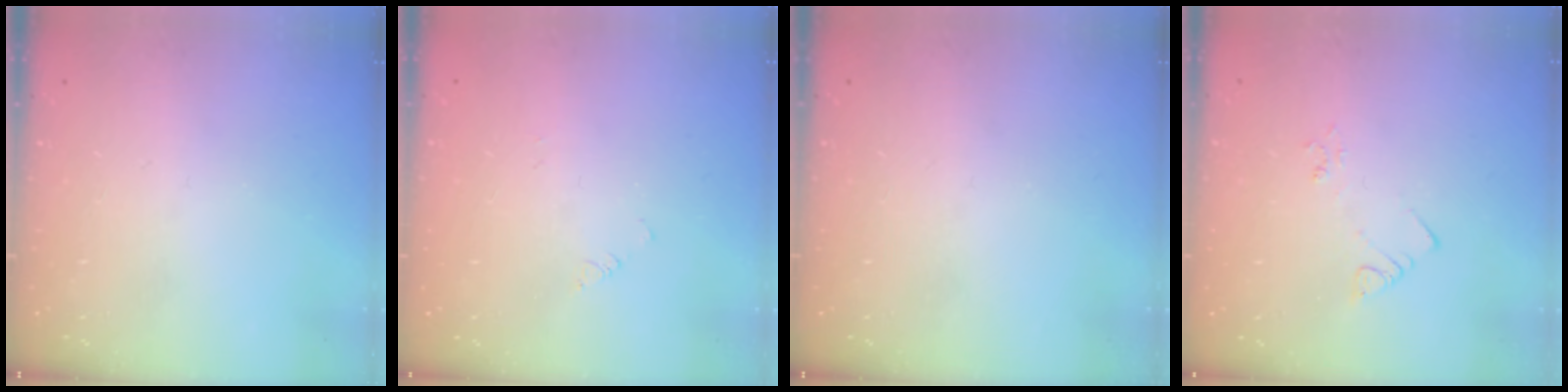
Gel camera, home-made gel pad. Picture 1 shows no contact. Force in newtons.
{"total": 1.4, "press": 1.3, "slide": 0.3}
{"total": 0.0}
{"total": 2.4, "press": 2.4, "slide": 0.4}